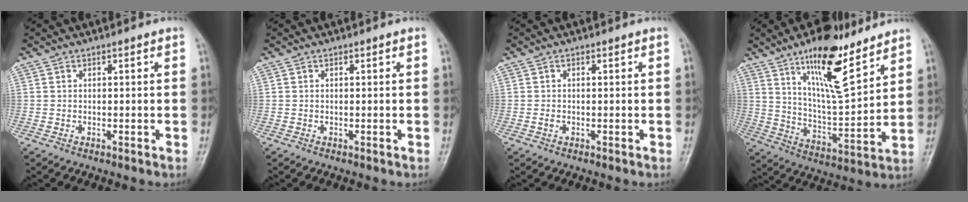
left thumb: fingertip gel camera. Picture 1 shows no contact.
{"total": 0.0}
{"total": 1.0, "force": [-0.2, 0.8, 0.6], "torque": [-0.009, 0.000, -0.005]}
{"total": 16.4, "force": [10.8, 4.8, 11.5], "torque": [-0.168, -0.070, 0.192]}